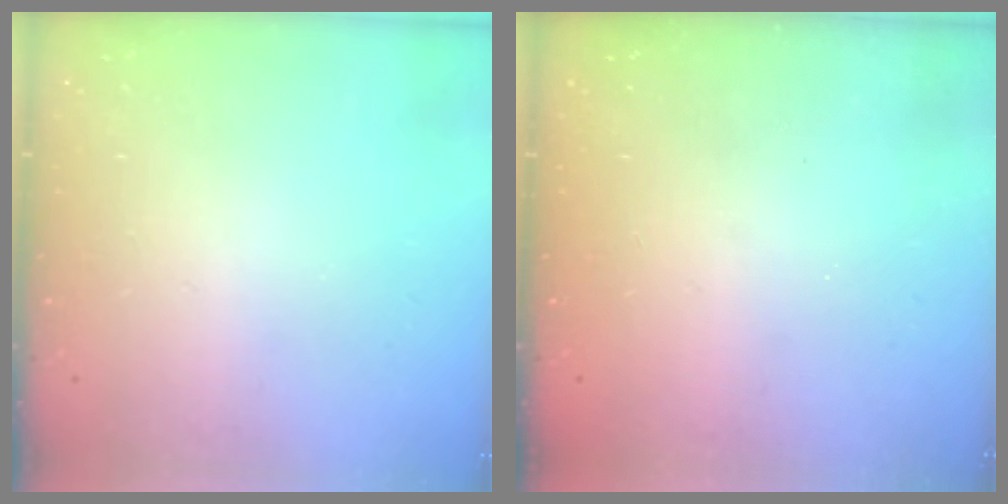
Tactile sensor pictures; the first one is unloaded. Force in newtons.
{"total": 2.3, "press": 2.2, "slide": 0.8}